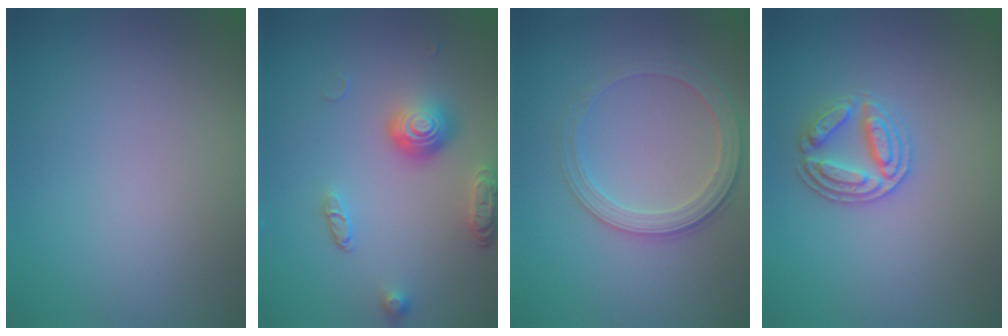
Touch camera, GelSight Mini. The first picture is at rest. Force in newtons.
{"total": 3.7, "press": 2.8, "slide": 2.3}
{"total": 2.8, "press": 2.7, "slide": 0.9}
{"total": 2.8, "press": 2.8, "slide": 0.2}